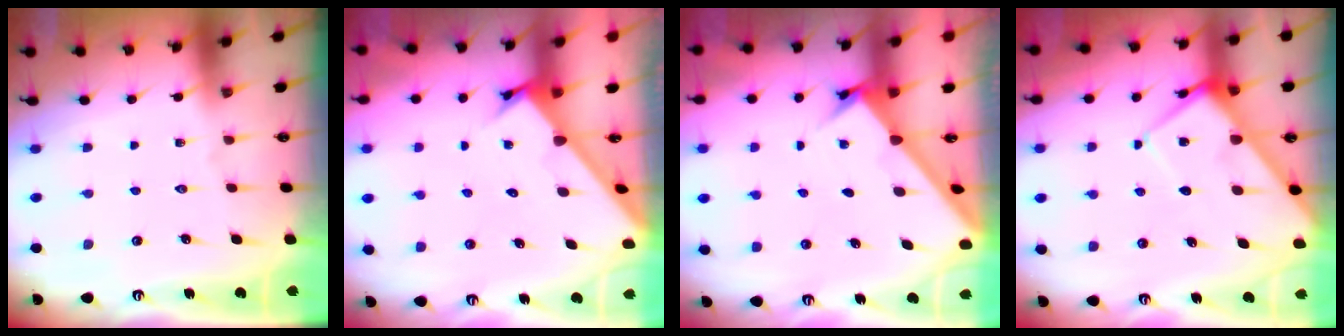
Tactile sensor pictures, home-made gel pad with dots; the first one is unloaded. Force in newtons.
{"total": 2.4, "press": 2.4, "slide": 0.2}
{"total": 3.1, "press": 3.1, "slide": 0.2}
{"total": 7.9, "press": 7.9, "slide": 0.8}